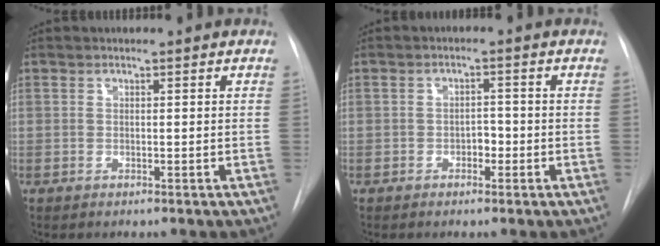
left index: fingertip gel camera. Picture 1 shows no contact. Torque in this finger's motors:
{"motor_torque": [-0.07, 0.11, 0.03, 0.00]}